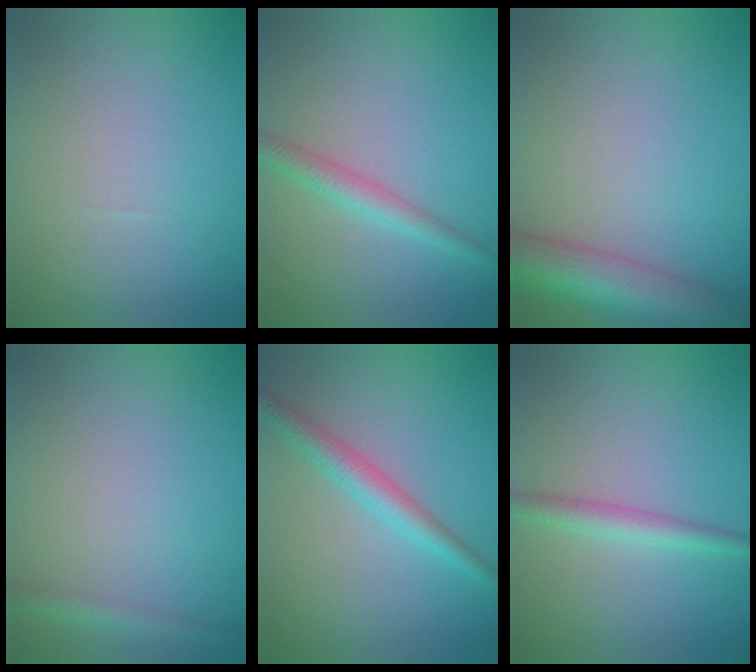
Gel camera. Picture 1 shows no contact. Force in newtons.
{"total": 2.5, "press": 2.5, "slide": 0.1}
{"total": 7.8, "press": 7.8, "slide": 0.4}
{"total": 1.5, "press": 1.5, "slide": 0.1}
{"total": 3.0, "press": 3.0, "slide": 0.0}
{"total": 2.2, "press": 2.2, "slide": 0.1}